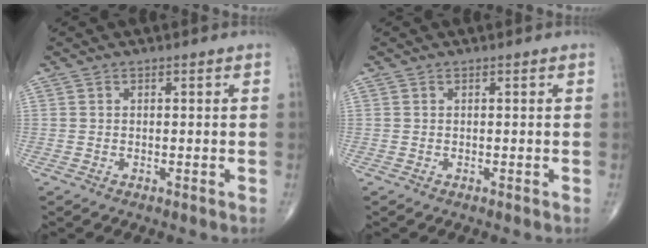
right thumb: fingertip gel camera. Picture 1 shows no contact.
{"total": 0.0}